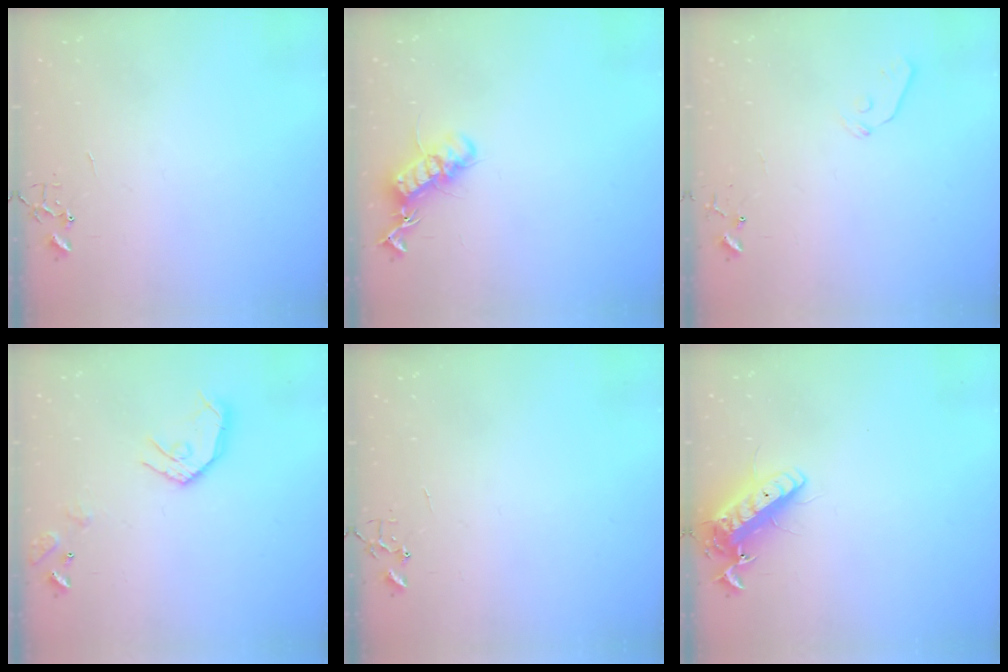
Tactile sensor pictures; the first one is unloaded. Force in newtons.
{"total": 13.8, "press": 13.7, "slide": 1.3}
{"total": 5.5, "press": 5.5, "slide": 0.5}
{"total": 12.7, "press": 12.6, "slide": 1.6}
{"total": 0.0}
{"total": 13.4, "press": 13.1, "slide": 2.5}